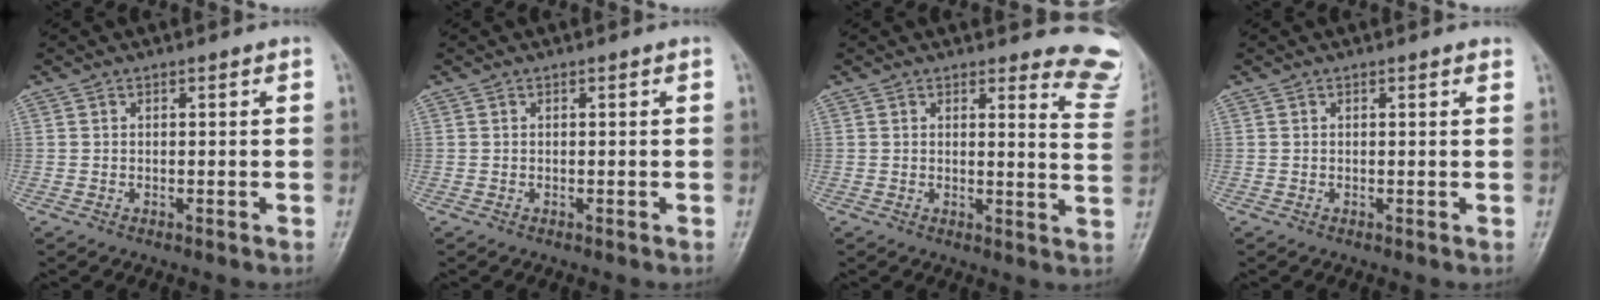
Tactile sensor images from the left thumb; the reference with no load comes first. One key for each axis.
{"total": 0.0}
{"total": 9.6, "fx": 9.3, "fy": 1.9, "fz": 1.2, "tx": 0.028, "ty": -0.107, "tz": 0.069}
{"total": 0.9, "fx": 0.6, "fy": 0.1, "fz": 0.6, "tx": -0.005, "ty": 0.000, "tz": 0.005}